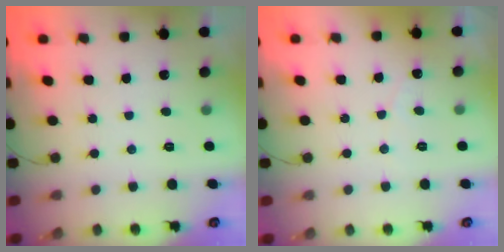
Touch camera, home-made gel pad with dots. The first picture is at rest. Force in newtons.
{"total": 2.5, "press": 2.5, "slide": 0.2}